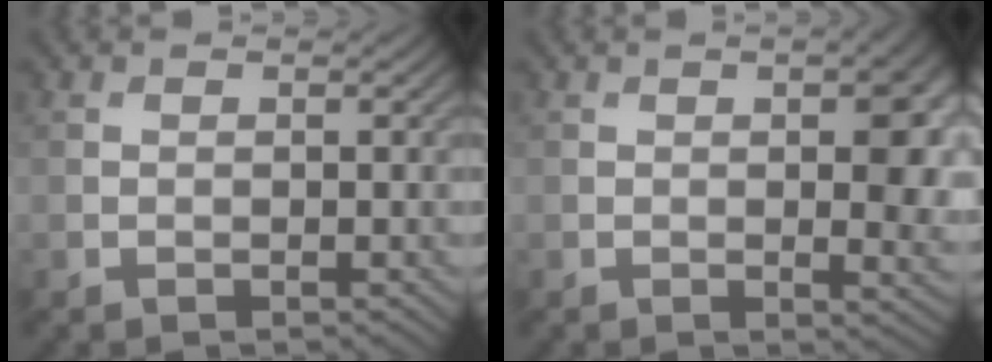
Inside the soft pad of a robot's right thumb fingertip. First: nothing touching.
{"total": 6.0, "force": [0.5, 2.3, 5.5], "torque": [-0.074, -0.005, 0.013]}